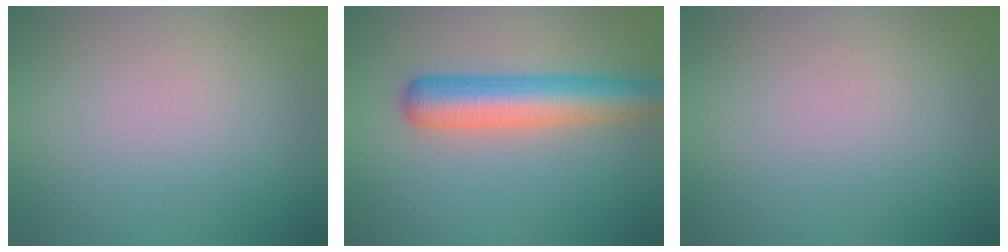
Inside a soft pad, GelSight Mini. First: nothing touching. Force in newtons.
{"total": 5.9, "press": 5.9, "slide": 0.2}
{"total": 0.0}